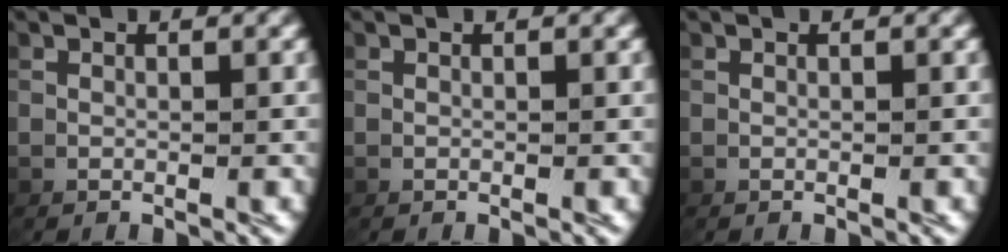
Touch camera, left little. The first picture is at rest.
{"total": 0.0}
{"total": 0.0}